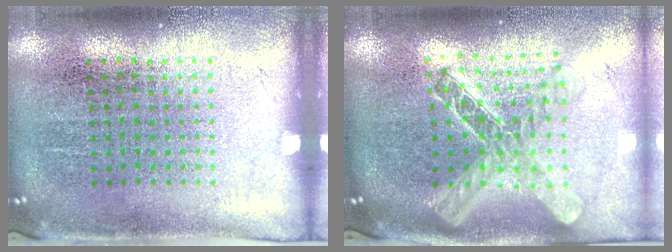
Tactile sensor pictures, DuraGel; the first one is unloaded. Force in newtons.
{"total": 2.1, "press": 1.7, "slide": 1.3}